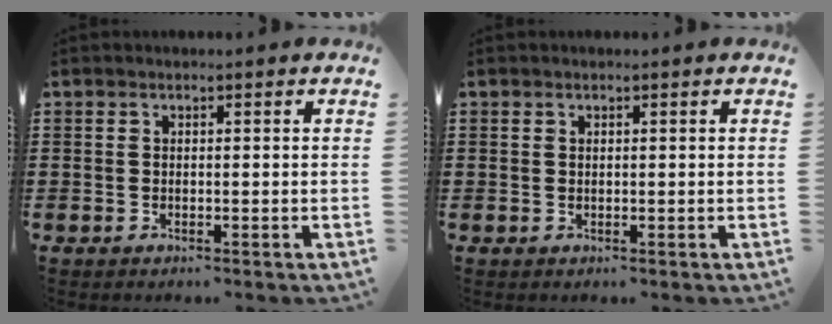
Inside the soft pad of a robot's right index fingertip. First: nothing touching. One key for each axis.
{"total": 0.0}